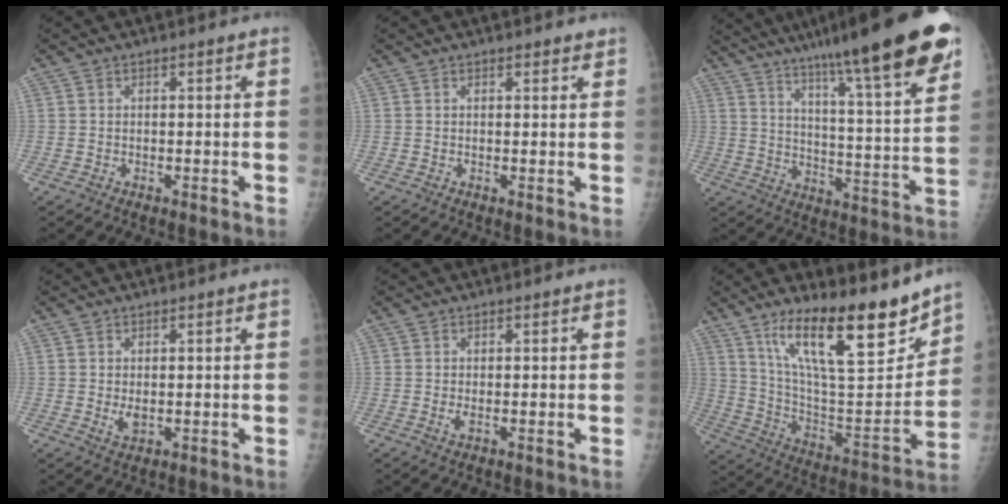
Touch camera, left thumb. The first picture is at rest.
{"total": 1.4, "force": [1.2, 0.6, 0.6], "torque": [0.001, -0.006, 0.012]}
{"total": 26.0, "force": [17.5, 2.9, 19.0], "torque": [-0.272, -0.054, 0.258]}
{"total": 2.5, "force": [0.3, 1.3, 2.1], "torque": [-0.033, -0.006, 0.010]}
{"total": 1.4, "force": [0.2, 0.5, 1.3], "torque": [-0.025, 0.002, 0.005]}
{"total": 24.0, "force": [16.2, 5.9, 16.6], "torque": [-0.243, -0.077, 0.282]}